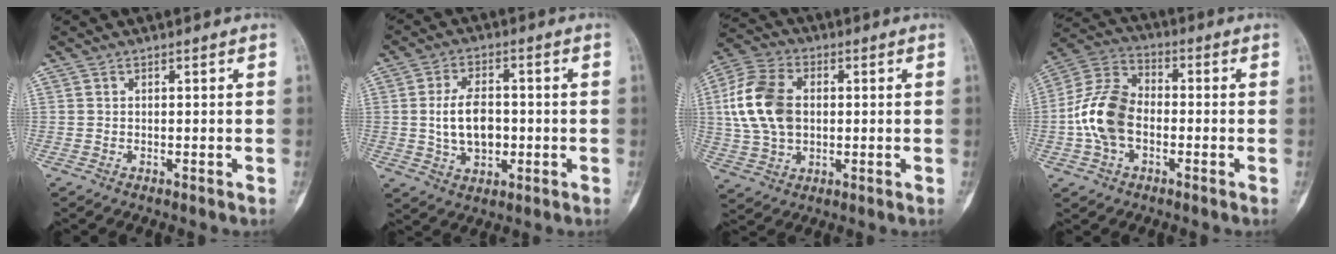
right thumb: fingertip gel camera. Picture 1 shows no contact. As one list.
[{"total": 9.0, "force": [-0.5, 5.6, 7.0], "torque": [-0.108, 0.004, -0.005]}, {"total": 14.4, "force": [1.4, 9.7, 10.5], "torque": [-0.201, 0.011, 0.024]}, {"total": 12.8, "force": [-2.1, 8.5, 9.3], "torque": [-0.181, 0.035, -0.050]}]